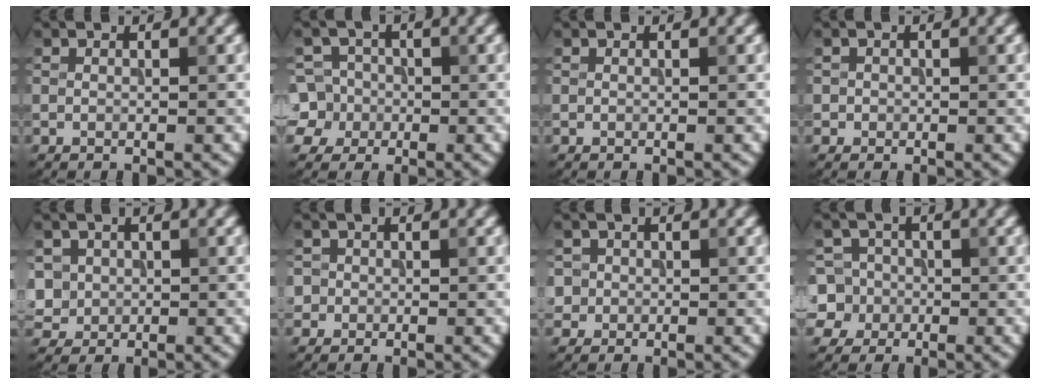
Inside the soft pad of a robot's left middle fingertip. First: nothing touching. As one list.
[{"total": 5.8, "force": [-1.5, 5.4, 1.3], "torque": [-0.014, 0.018, -0.052]}, {"total": 0.0}, {"total": 0.7, "force": [-0.1, 0.6, -0.2], "torque": [0.012, -0.001, -0.003]}, {"total": 2.9, "force": [0.1, 2.8, 0.7], "torque": [-0.010, 0.008, 0.005]}, {"total": 1.4, "force": [-0.2, 1.4, -0.1], "torque": [0.020, 0.004, -0.007]}, {"total": 2.0, "force": [-0.1, 2.0, 0.1], "torque": [0.012, 0.010, -0.007]}, {"total": 6.8, "force": [-1.6, 6.4, 1.6], "torque": [-0.027, 0.019, -0.059]}]